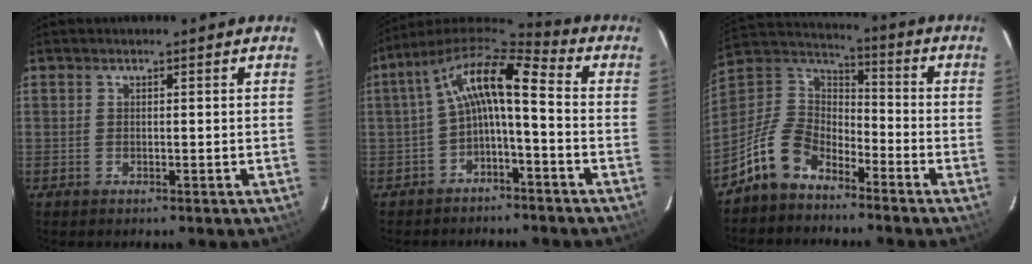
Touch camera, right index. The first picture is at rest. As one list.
[{"total": 11.2, "force": [-1.1, 3.3, 10.6], "torque": [-0.217, 0.026, -0.027]}, {"total": 11.8, "force": [-7.9, 6.7, 5.5], "torque": [-0.129, 0.028, -0.156]}]